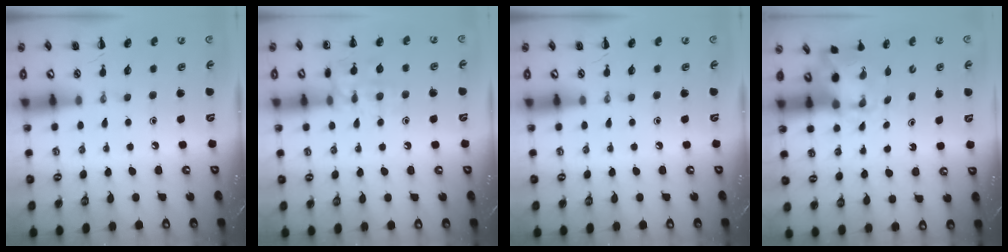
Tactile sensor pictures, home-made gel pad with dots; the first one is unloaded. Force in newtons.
{"total": 11.6, "press": 11.6, "slide": 0.4}
{"total": 0.0}
{"total": 2.5, "press": 2.3, "slide": 1.0}